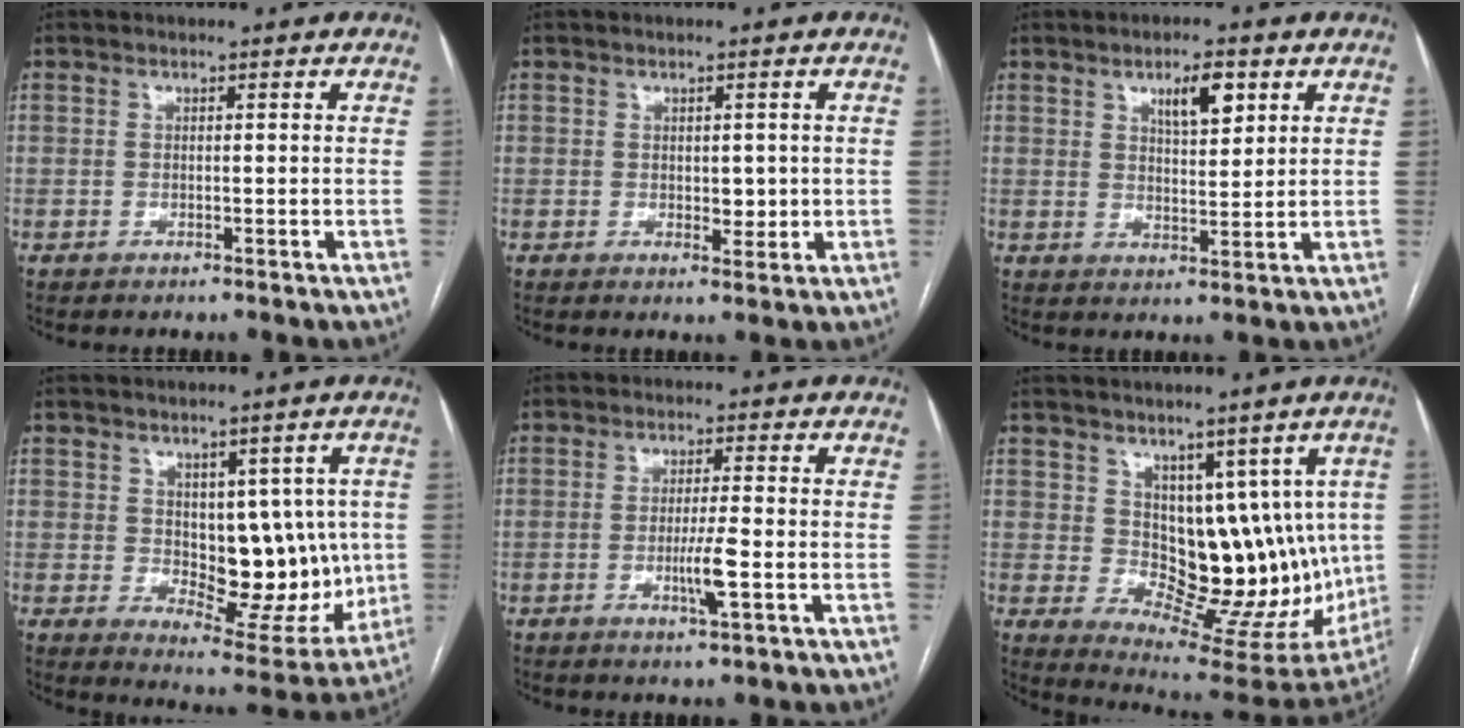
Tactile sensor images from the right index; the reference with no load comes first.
{"total": 2.7, "force": [0.2, 1.7, 2.1], "torque": [-0.026, -0.004, 0.008]}
{"total": 5.8, "force": [3.0, 1.8, 4.6], "torque": [-0.077, 0.002, 0.051]}
{"total": 13.0, "force": [0.4, 7.1, 10.9], "torque": [-0.124, 0.003, 0.031]}
{"total": 4.5, "force": [-1.3, -0.1, 4.3], "torque": [-0.082, -0.010, -0.022]}
{"total": 12.7, "force": [3.1, 8.0, 9.4], "torque": [-0.105, 0.004, 0.070]}